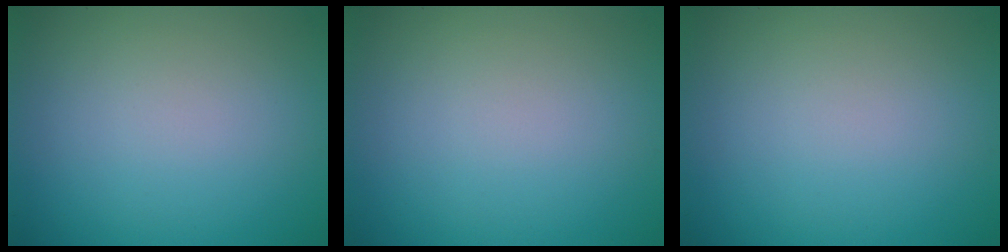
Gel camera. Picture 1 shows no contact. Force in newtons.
{"total": 0.0}
{"total": 0.0}